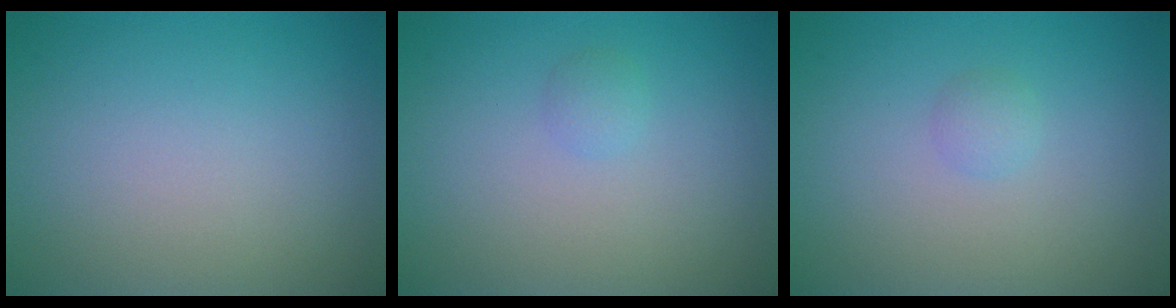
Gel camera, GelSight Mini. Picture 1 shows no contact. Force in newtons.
{"total": 0.8, "press": 0.8, "slide": 0.1}
{"total": 0.9, "press": 0.9, "slide": 0.1}